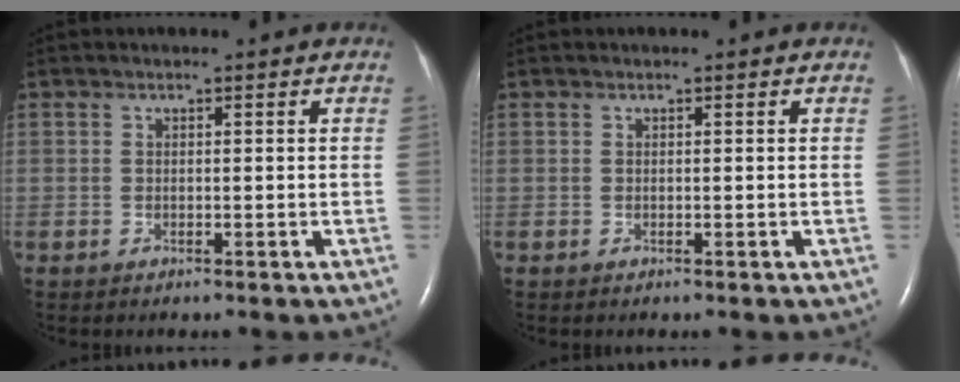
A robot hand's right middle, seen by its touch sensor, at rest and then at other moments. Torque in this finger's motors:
{"motor_torque": [-0.03, 0.11, 0.00, 0.00]}